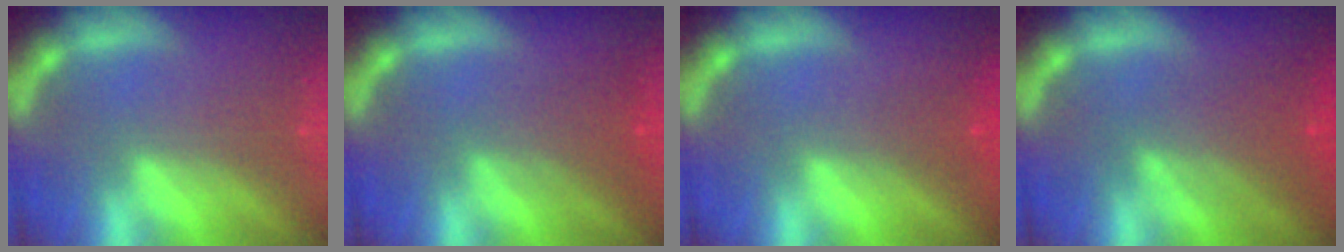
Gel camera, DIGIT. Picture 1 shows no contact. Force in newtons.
{"total": 2.9}
{"total": 1.5}
{"total": 4.5}